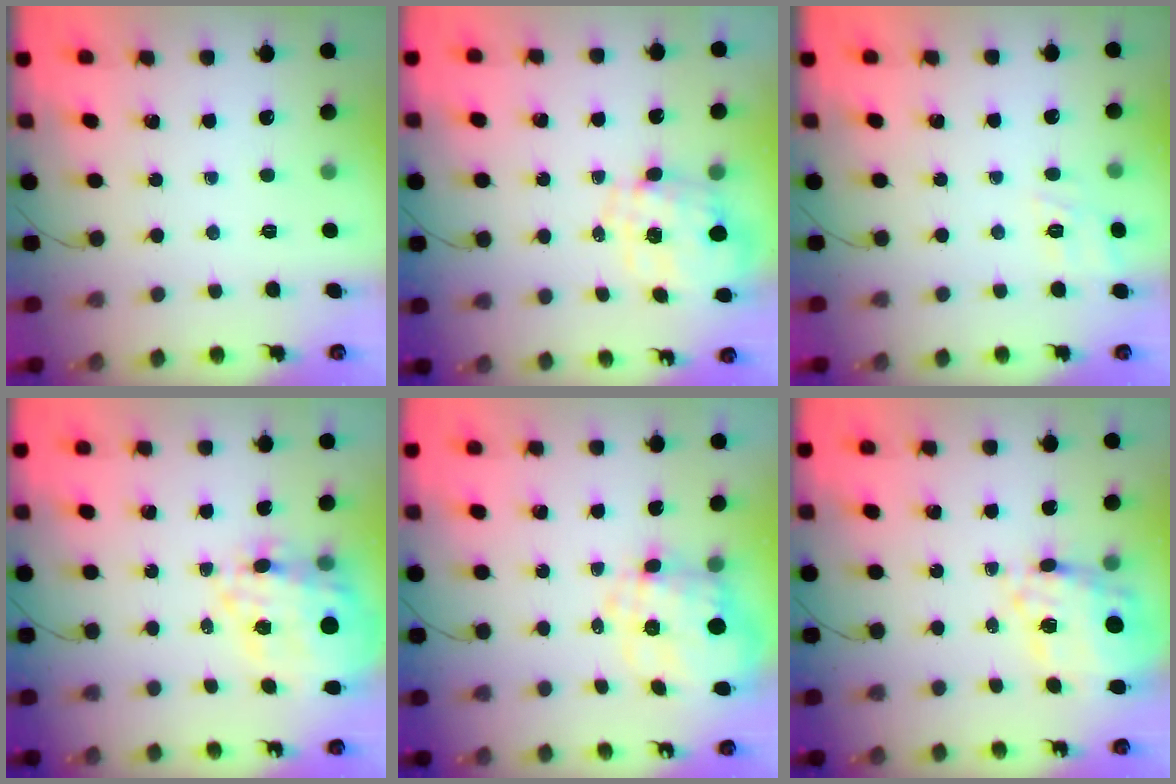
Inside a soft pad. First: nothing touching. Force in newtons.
{"total": 2.1, "press": 1.7, "slide": 1.1}
{"total": 9.3, "press": 9.2, "slide": 1.4}
{"total": 18.3, "press": 17.9, "slide": 3.8}
{"total": 4.3, "press": 3.8, "slide": 2.1}
{"total": 11.6, "press": 10.9, "slide": 4.1}